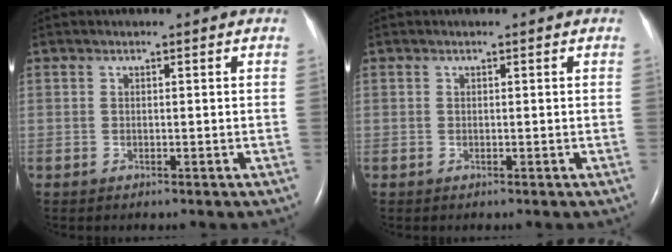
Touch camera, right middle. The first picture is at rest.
{"total": 0.0}